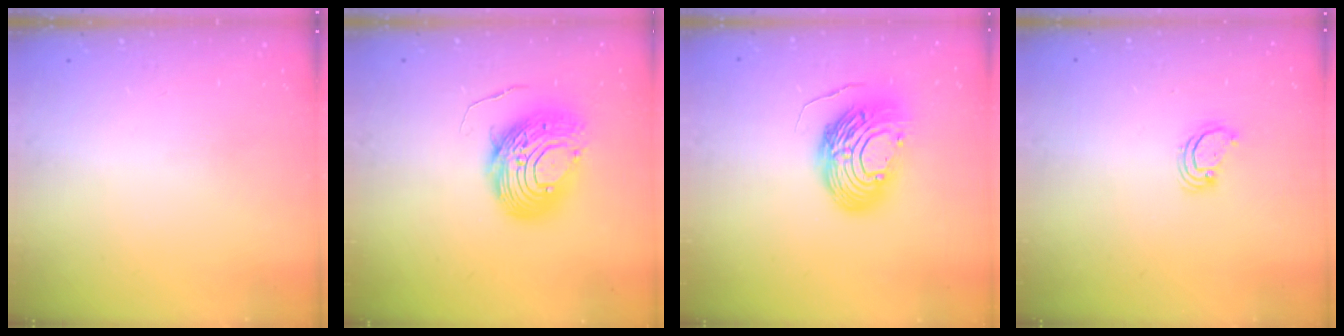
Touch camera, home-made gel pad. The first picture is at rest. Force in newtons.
{"total": 12.5, "press": 12.4, "slide": 1.3}
{"total": 14.7, "press": 14.7, "slide": 1.3}
{"total": 3.1, "press": 3.1, "slide": 0.3}